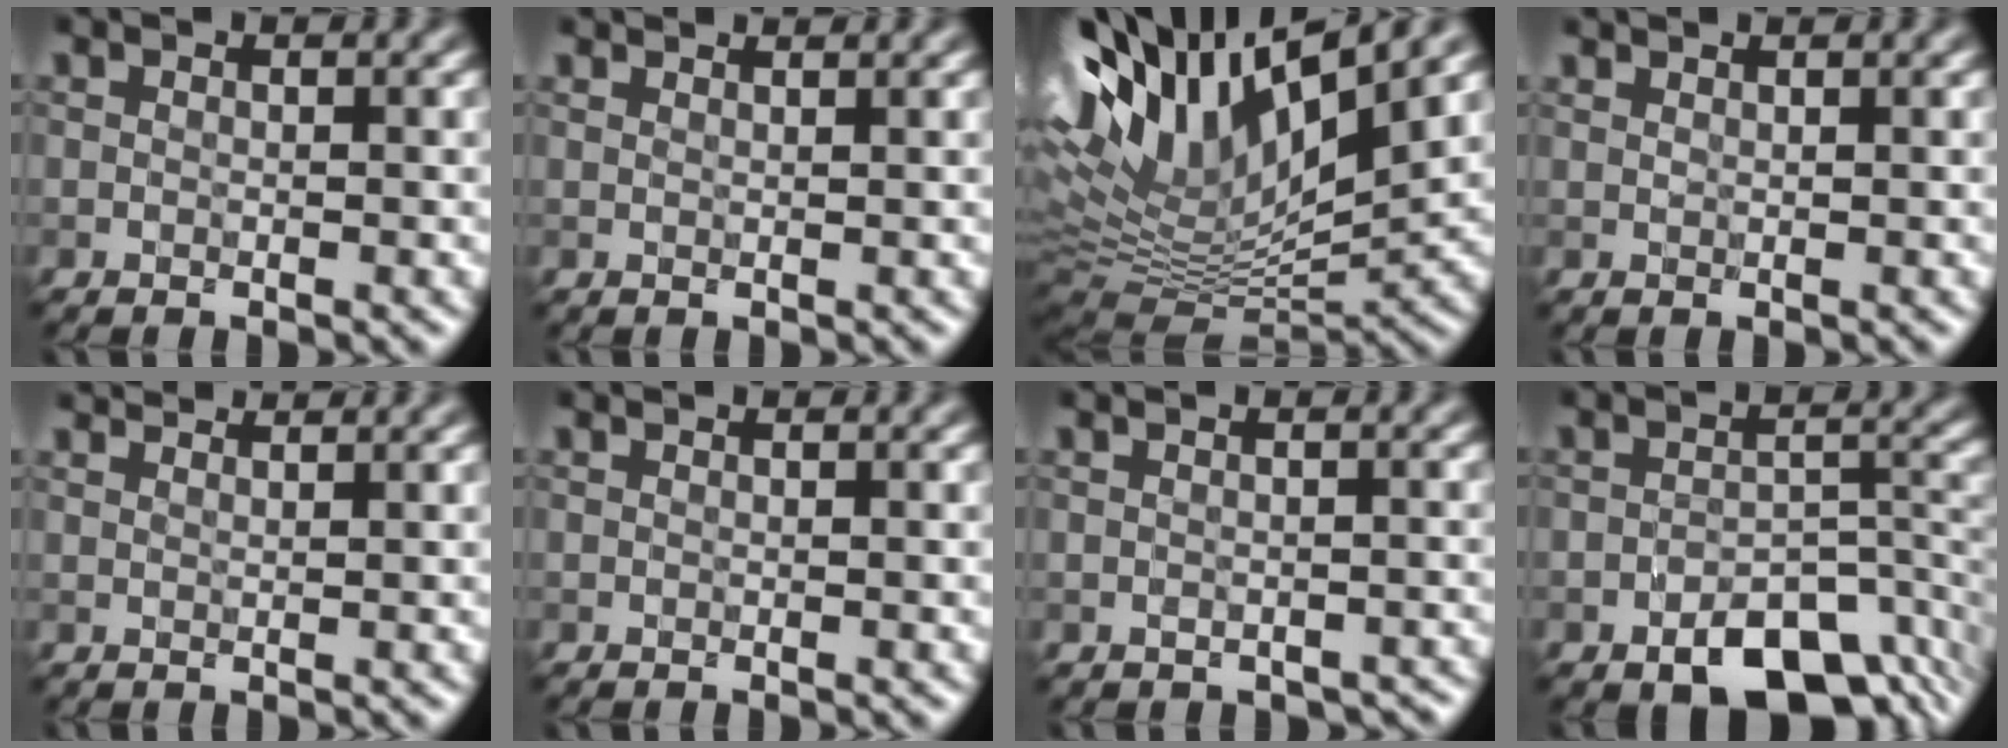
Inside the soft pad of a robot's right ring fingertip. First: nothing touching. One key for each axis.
{"total": 2.0, "fx": 1.9, "fy": 0.4, "fz": 0.5, "tx": -0.007, "ty": -0.004, "tz": 0.019}
{"total": 14.8, "fx": 6.0, "fy": 6.0, "fz": 12.2, "tx": -0.239, "ty": 0.017, "tz": 0.109}
{"total": 0.9, "fx": 0.9, "fy": 0.0, "fz": 0.1, "tx": -0.003, "ty": -0.003, "tz": 0.014}
{"total": 3.9, "fx": 3.5, "fy": 1.0, "fz": 1.4, "tx": -0.023, "ty": 0.009, "tz": 0.046}
{"total": 0.0}
{"total": 1.6, "fx": -1.1, "fy": 1.0, "fz": 0.5, "tx": -0.002, "ty": -0.010, "tz": -0.012}
{"total": 7.4, "fx": -4.5, "fy": 3.8, "fz": 4.6, "tx": -0.054, "ty": -0.009, "tz": -0.066}